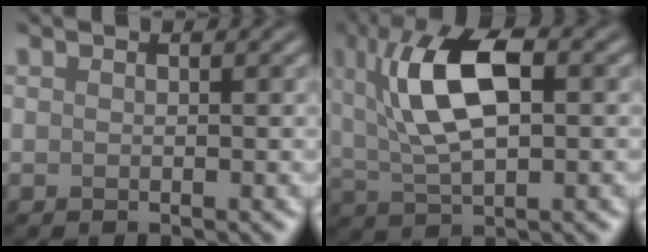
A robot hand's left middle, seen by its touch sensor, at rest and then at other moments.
{"total": 8.5, "force": [1.9, 3.7, 7.4], "torque": [-0.142, 0.013, 0.029]}